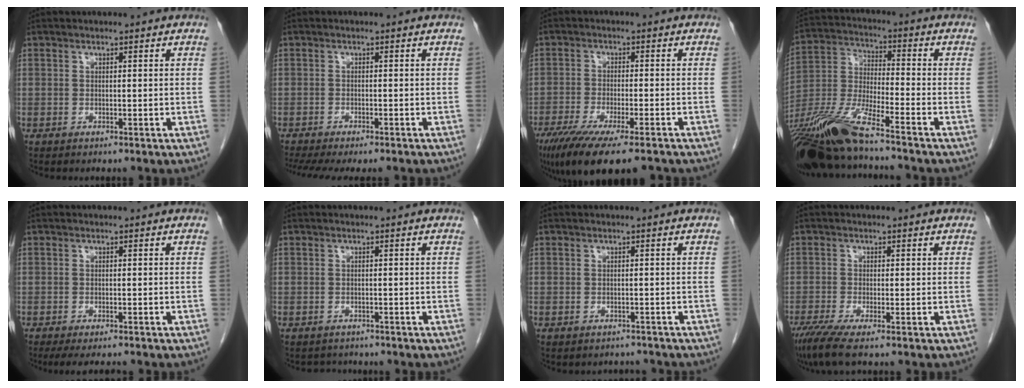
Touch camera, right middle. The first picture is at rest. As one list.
[{"total": 10.6, "force": [-8.8, 2.4, 5.3], "torque": [-0.086, -0.007, -0.122]}, {"total": 14.2, "force": [-10.8, 2.0, 9.0], "torque": [-0.151, -0.036, -0.174]}, {"total": 15.6, "force": [-12.2, 1.0, 9.6], "torque": [-0.210, -0.024, -0.234]}, {"total": 5.6, "force": [-4.8, 1.1, 2.8], "torque": [-0.033, -0.009, -0.071]}, {"total": 2.2, "force": [-1.9, 1.0, -0.2], "torque": [-0.002, -0.001, -0.029]}, {"total": 2.1, "force": [-1.9, 1.0, 0.0], "torque": [0.001, 0.003, -0.024]}, {"total": 5.1, "force": [-3.5, 0.2, 3.7], "torque": [-0.070, -0.017, -0.066]}]